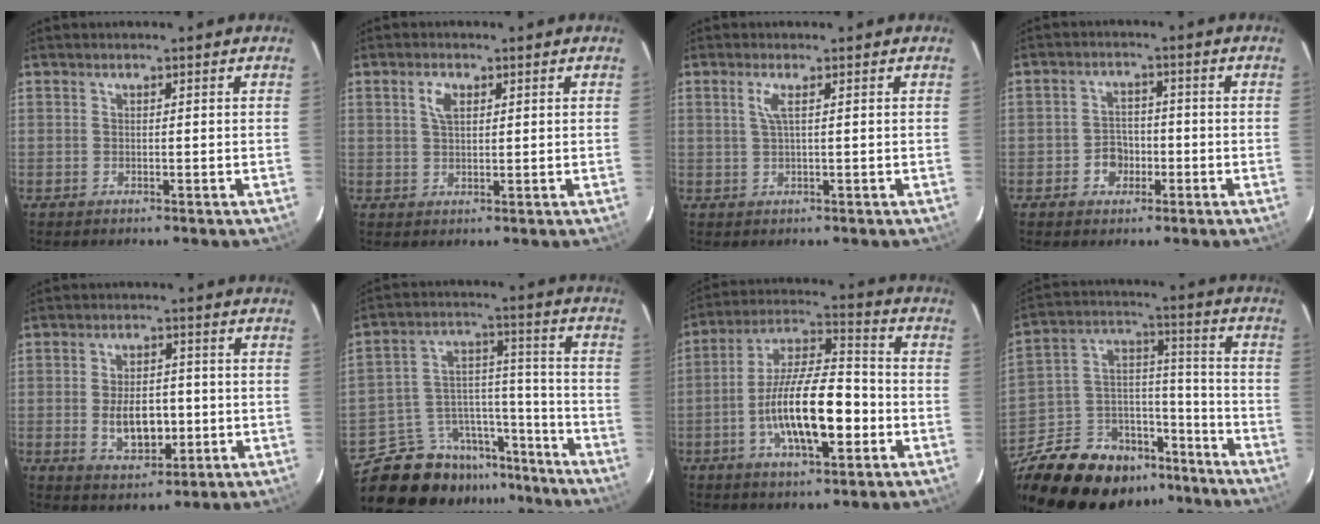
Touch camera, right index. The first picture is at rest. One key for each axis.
{"total": 3.1, "fx": 1.2, "fy": 1.7, "fz": 2.3, "tx": -0.045, "ty": 0.007, "tz": 0.023}
{"total": 2.1, "fx": 0.6, "fy": -0.1, "fz": 2.0, "tx": -0.042, "ty": 0.000, "tz": 0.012}
{"total": 4.5, "fx": -1.9, "fy": 3.7, "fz": 1.5, "tx": -0.036, "ty": 0.012, "tz": -0.023}
{"total": 8.6, "fx": -1.3, "fy": 5.0, "fz": 6.9, "tx": -0.130, "ty": -0.003, "tz": -0.011}
{"total": 15.4, "fx": -13.4, "fy": 7.3, "fz": 2.0, "tx": -0.041, "ty": 0.072, "tz": -0.199}
{"total": 16.3, "fx": -4.6, "fy": 5.5, "fz": 14.7, "tx": -0.272, "ty": 0.005, "tz": -0.081}
{"total": 26.0, "fx": -19.0, "fy": 13.8, "fz": 11.1, "tx": -0.256, "ty": 0.052, "tz": -0.281}